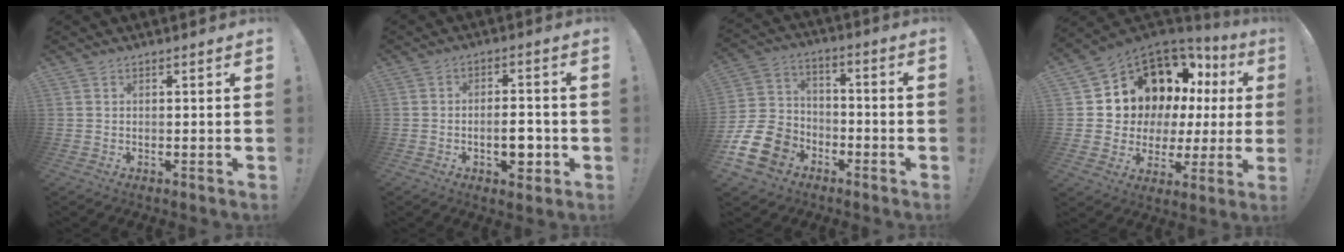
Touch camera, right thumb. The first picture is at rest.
{"total": 6.6, "force": [-2.0, 3.5, 5.2], "torque": [-0.067, 0.012, -0.031]}
{"total": 16.7, "force": [-7.9, 12.6, 7.5], "torque": [-0.143, 0.049, -0.135]}
{"total": 11.9, "force": [7.1, 7.6, 5.8], "torque": [-0.095, -0.072, 0.144]}